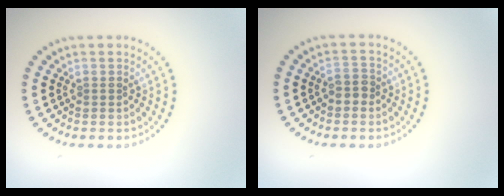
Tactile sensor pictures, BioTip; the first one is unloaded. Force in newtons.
{"total": 1.4, "press": 1.3, "slide": 0.5}